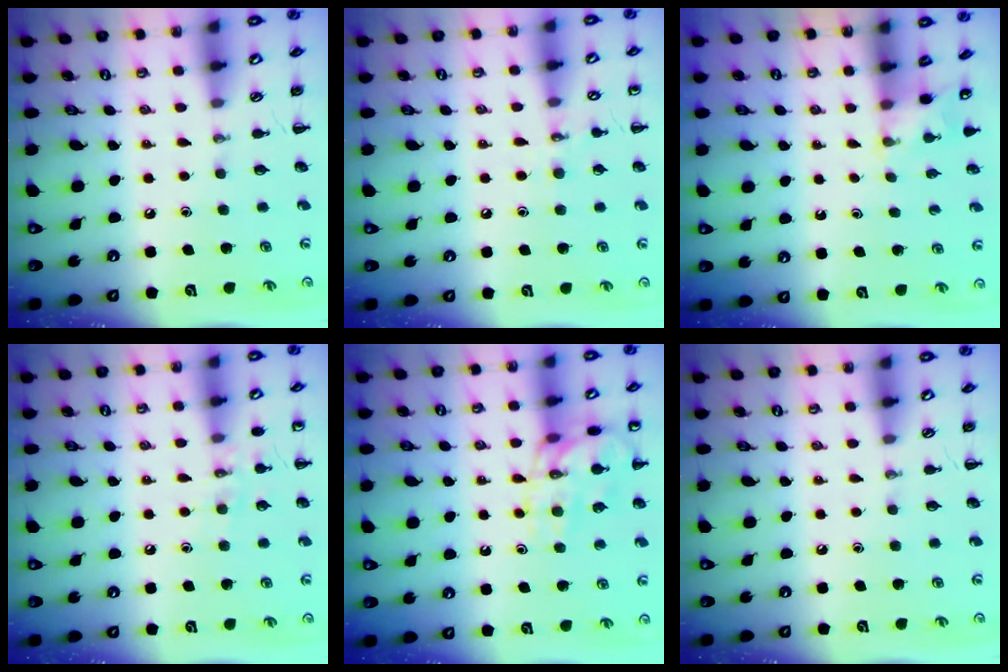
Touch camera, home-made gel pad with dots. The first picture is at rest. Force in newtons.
{"total": 6.4, "press": 6.2, "slide": 1.6}
{"total": 2.0, "press": 1.9, "slide": 0.6}
{"total": 7.1, "press": 6.9, "slide": 1.7}
{"total": 14.0, "press": 13.9, "slide": 1.6}
{"total": 0.0}